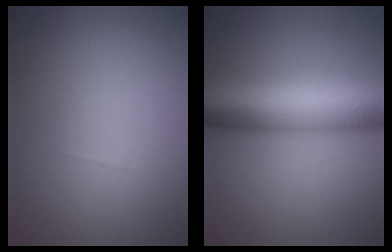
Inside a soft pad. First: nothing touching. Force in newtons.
{"total": 9.4, "press": 9.4, "slide": 0.2}